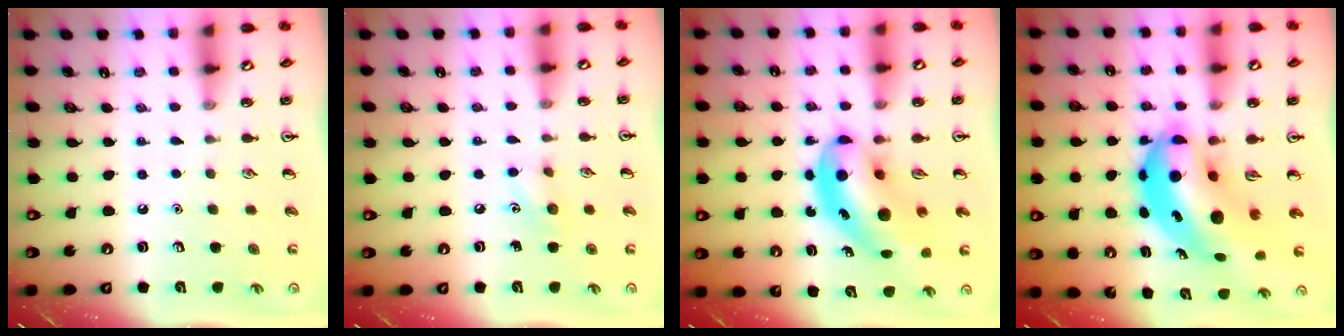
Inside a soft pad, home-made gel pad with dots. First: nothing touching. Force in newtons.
{"total": 6.1, "press": 5.9, "slide": 1.6}
{"total": 10.7, "press": 10.2, "slide": 3.3}
{"total": 12.1, "press": 11.7, "slide": 3.1}